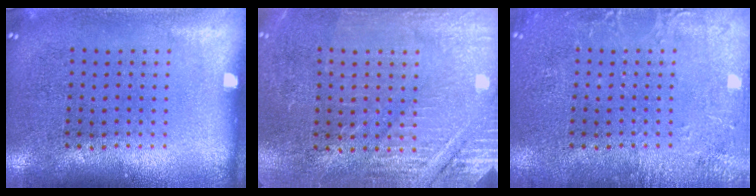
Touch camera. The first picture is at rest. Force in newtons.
{"total": 2.9, "press": 2.9, "slide": 0.3}
{"total": 2.5, "press": 2.5, "slide": 0.3}